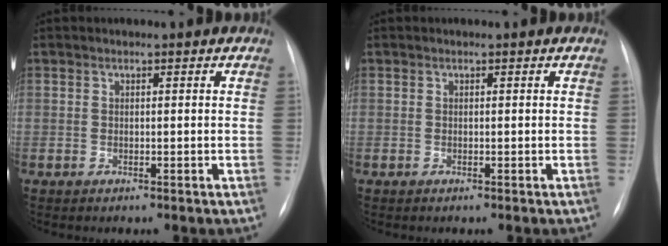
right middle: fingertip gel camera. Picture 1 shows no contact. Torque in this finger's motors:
{"motor_torque": [-0.57, -0.19, -0.05, -0.01]}